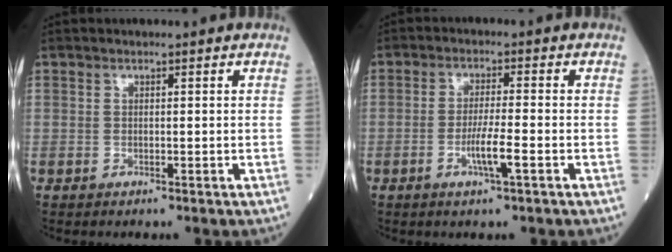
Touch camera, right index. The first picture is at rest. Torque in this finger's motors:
{"motor_torque": [0.78, -0.36, 0.43, 0.11]}